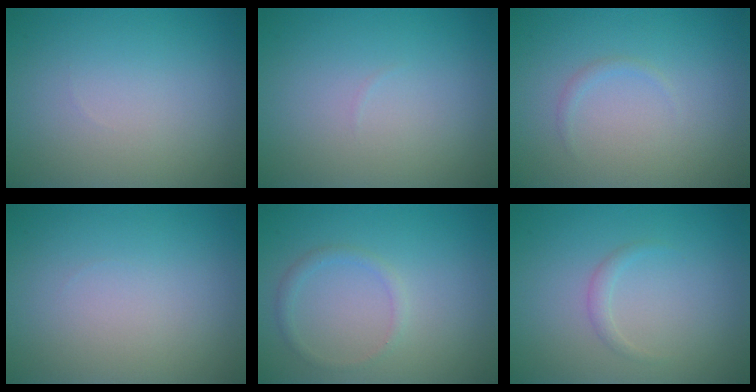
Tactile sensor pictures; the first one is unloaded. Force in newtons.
{"total": 0.0}
{"total": 0.6, "press": 0.6, "slide": 0.0}
{"total": 0.0}
{"total": 1.1, "press": 1.1, "slide": 0.1}
{"total": 0.8, "press": 0.8, "slide": 0.0}